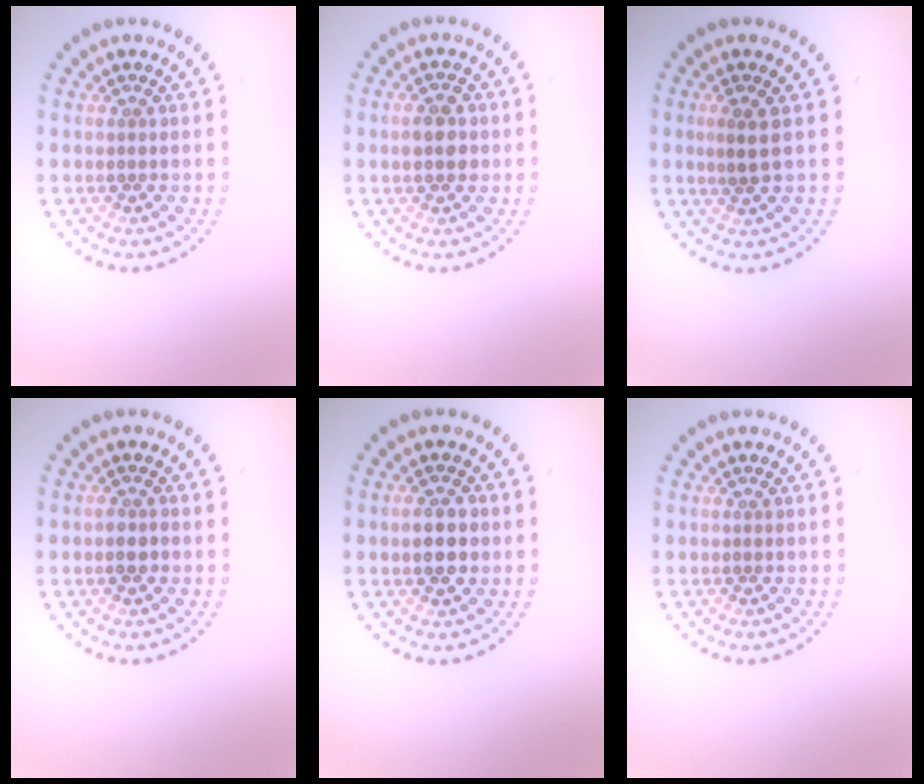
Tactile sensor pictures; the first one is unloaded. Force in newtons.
{"total": 2.7, "press": 2.7, "slide": 0.1}
{"total": 1.8, "press": 1.5, "slide": 0.9}
{"total": 1.2, "press": 1.1, "slide": 0.5}
{"total": 2.9, "press": 2.9, "slide": 0.1}
{"total": 0.0}